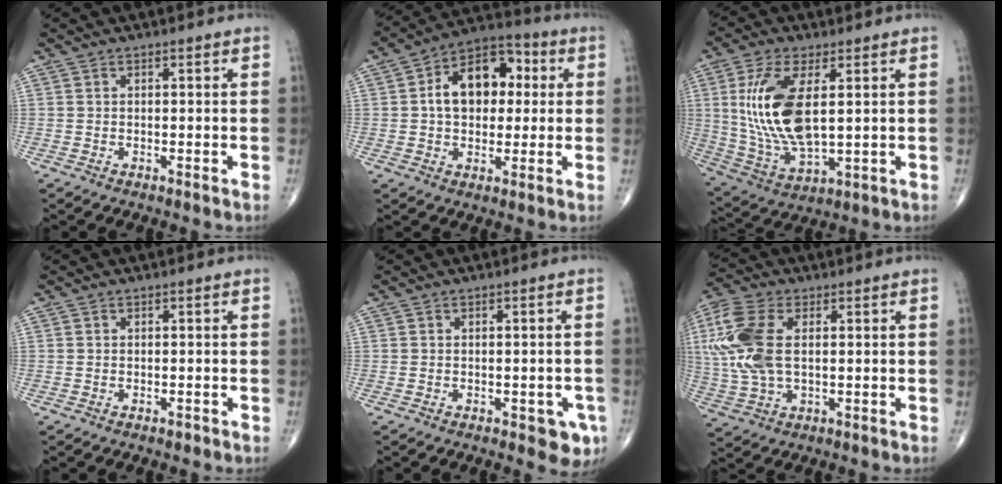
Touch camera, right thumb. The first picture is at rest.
{"total": 14.2, "force": [2.0, 9.5, 10.3], "torque": [-0.127, 0.024, 0.022]}
{"total": 16.0, "force": [2.9, 7.1, 14.1], "torque": [-0.295, -0.018, 0.068]}
{"total": 0.6, "force": [-0.4, 0.3, 0.3], "torque": [-0.003, 0.000, -0.006]}
{"total": 4.4, "force": [-1.9, 2.2, 3.4], "torque": [-0.018, 0.003, -0.019]}
{"total": 14.0, "force": [2.2, 7.8, 11.4], "torque": [-0.283, 0.008, 0.044]}